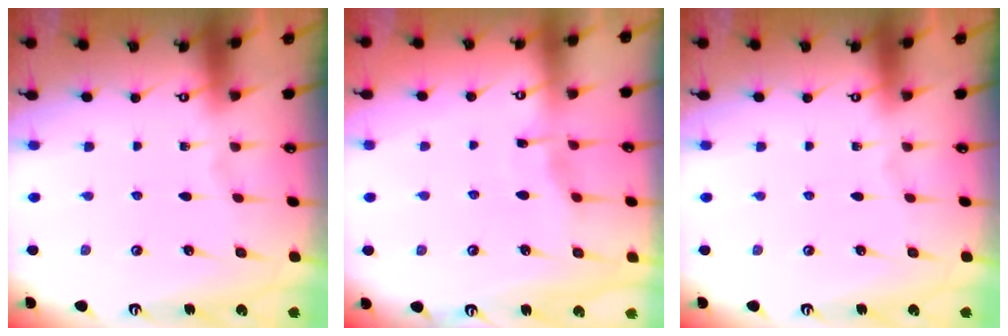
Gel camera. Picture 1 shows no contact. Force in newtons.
{"total": 3.9, "press": 3.9, "slide": 0.2}
{"total": 0.0}